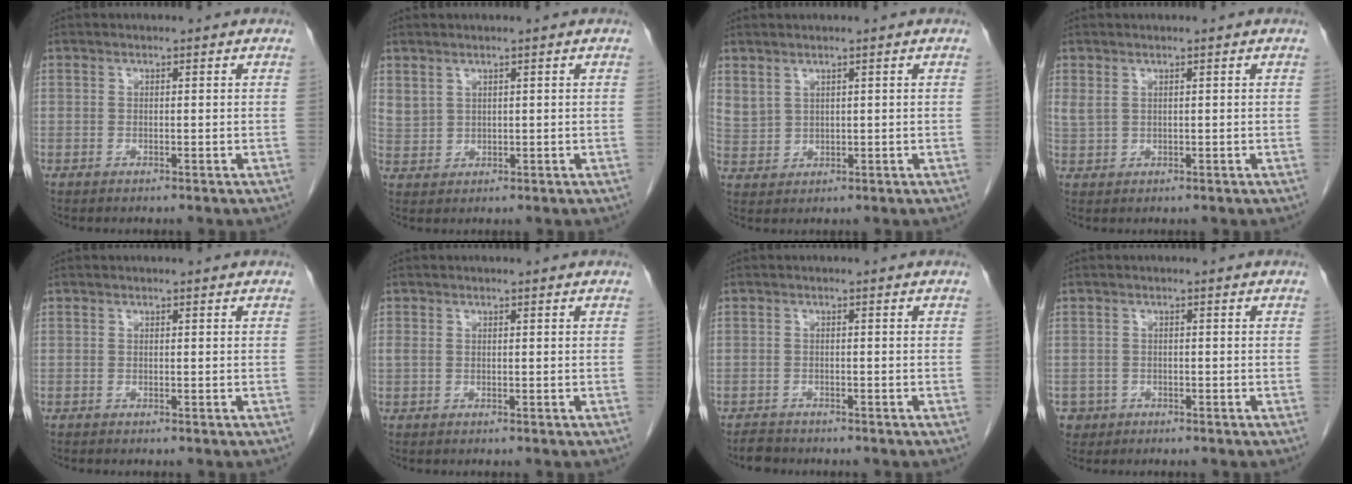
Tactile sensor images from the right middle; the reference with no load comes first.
{"total": 2.6, "force": [1.9, 1.6, 0.8], "torque": [-0.016, -0.002, 0.046]}
{"total": 3.1, "force": [2.4, 1.8, 1.0], "torque": [-0.023, -0.002, 0.058]}
{"total": 1.8, "force": [1.0, 1.0, 1.2], "torque": [-0.035, 0.008, 0.033]}
{"total": 0.0}
{"total": 0.9, "force": [0.1, 0.7, 0.6], "torque": [-0.024, 0.011, 0.007]}
{"total": 2.2, "force": [-2.0, 0.9, 0.2], "torque": [-0.010, -0.003, -0.034]}
{"total": 2.3, "force": [-1.1, 2.0, 0.0], "torque": [0.000, 0.008, -0.020]}